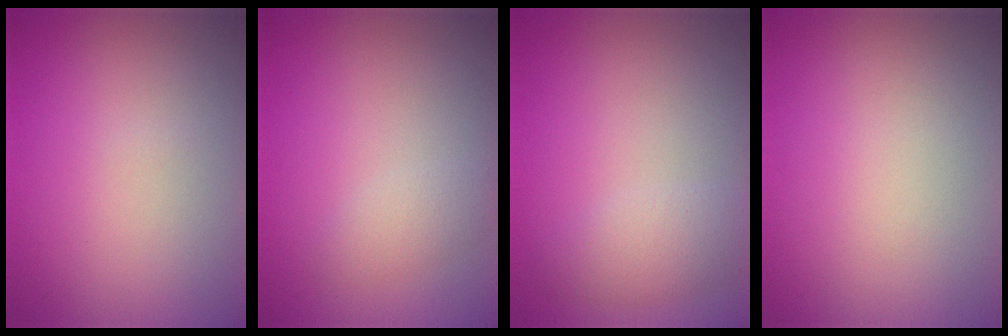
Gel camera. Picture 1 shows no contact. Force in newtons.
{"total": 1.6, "press": 1.6, "slide": 0.1}
{"total": 2.4, "press": 2.4, "slide": 0.1}
{"total": 0.0}